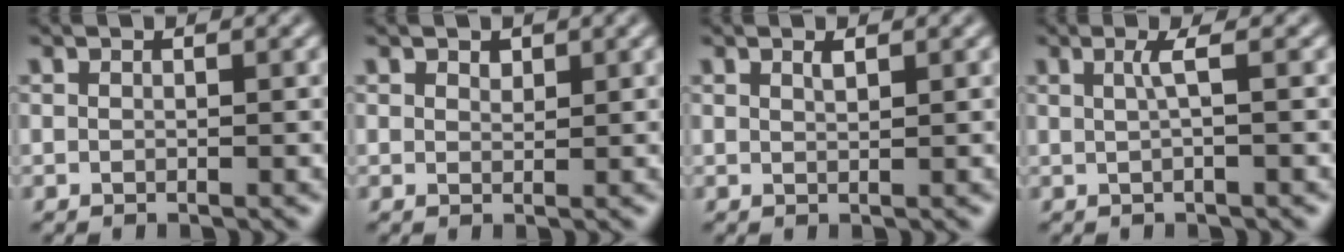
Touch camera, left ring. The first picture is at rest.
{"total": 0.8, "force": [0.7, 0.4, 0.2], "torque": [-0.005, -0.001, 0.011]}
{"total": 0.8, "force": [0.6, 0.1, 0.5], "torque": [-0.007, 0.000, 0.010]}
{"total": 1.6, "force": [0.3, 0.3, 1.6], "torque": [-0.031, 0.004, 0.002]}